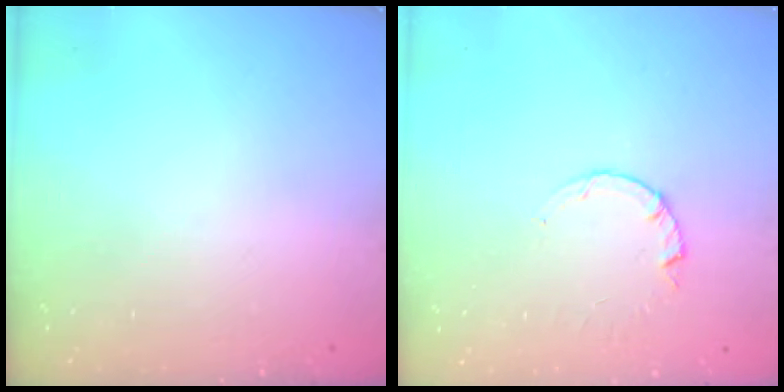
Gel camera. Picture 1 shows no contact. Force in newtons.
{"total": 1.0, "press": 0.9, "slide": 0.3}